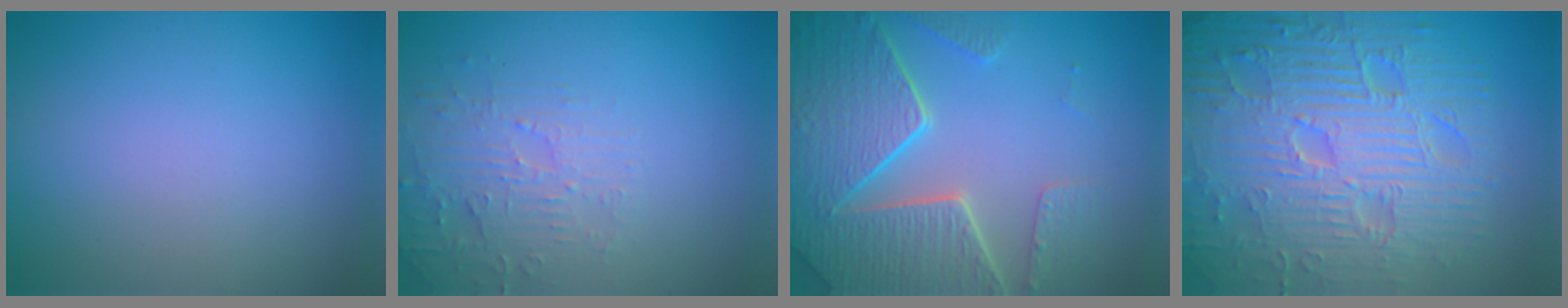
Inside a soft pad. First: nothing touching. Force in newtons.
{"total": 3.2, "press": 3.1, "slide": 0.7}
{"total": 8.2, "press": 6.1, "slide": 5.5}
{"total": 12.0, "press": 7.8, "slide": 9.1}